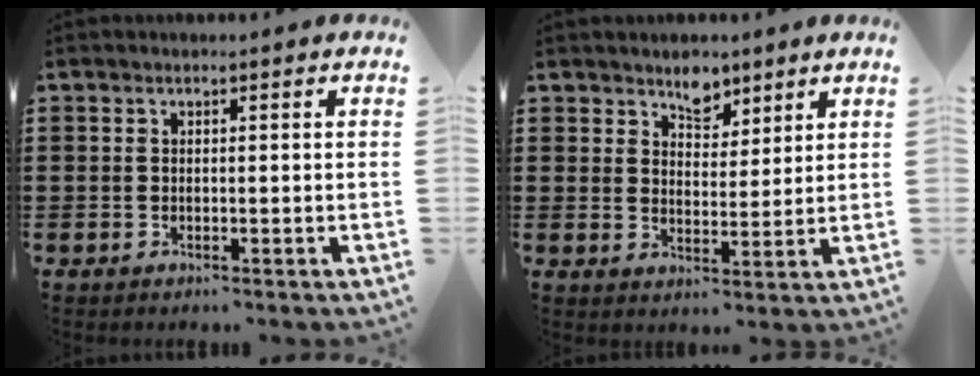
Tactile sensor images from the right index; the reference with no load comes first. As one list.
[{"total": 4.8, "force": [3.9, 2.6, 1.3], "torque": [-0.024, -0.004, 0.070]}]